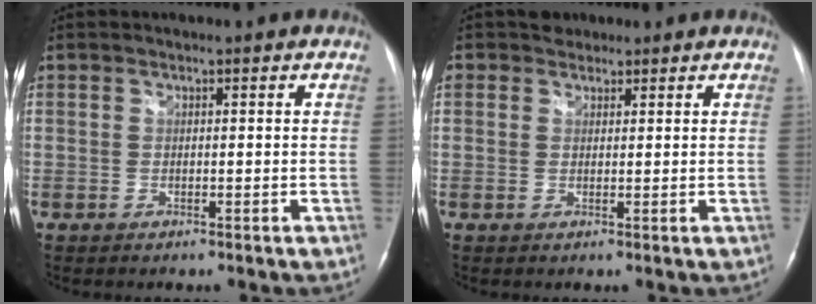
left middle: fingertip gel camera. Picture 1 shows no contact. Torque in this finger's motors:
{"motor_torque": [0.06, -0.04, -0.06, 0.01]}